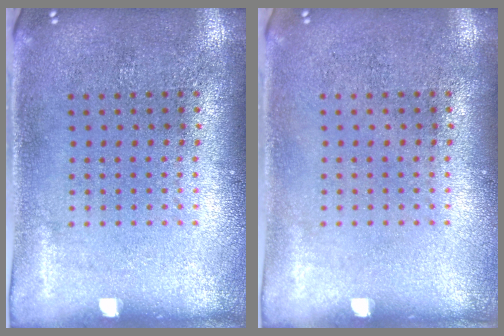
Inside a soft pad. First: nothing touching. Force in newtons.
{"total": 0.0}